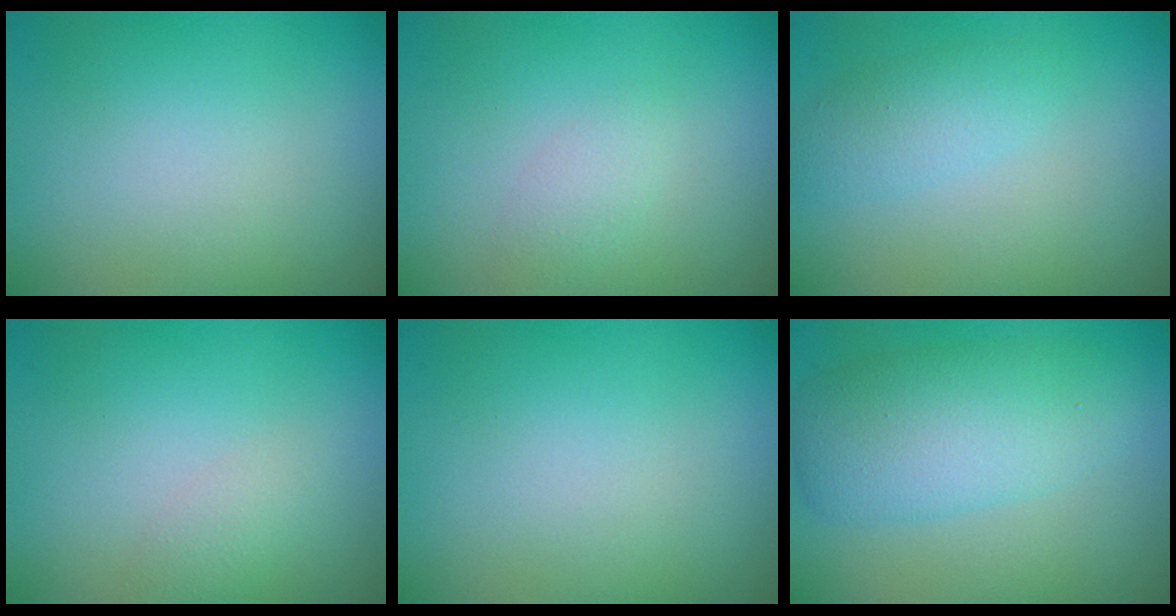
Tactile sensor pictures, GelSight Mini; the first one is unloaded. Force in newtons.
{"total": 1.3, "press": 1.3, "slide": 0.1}
{"total": 2.0, "press": 2.0, "slide": 0.1}
{"total": 1.1, "press": 1.1, "slide": 0.1}
{"total": 0.0}
{"total": 5.6, "press": 5.6, "slide": 0.1}